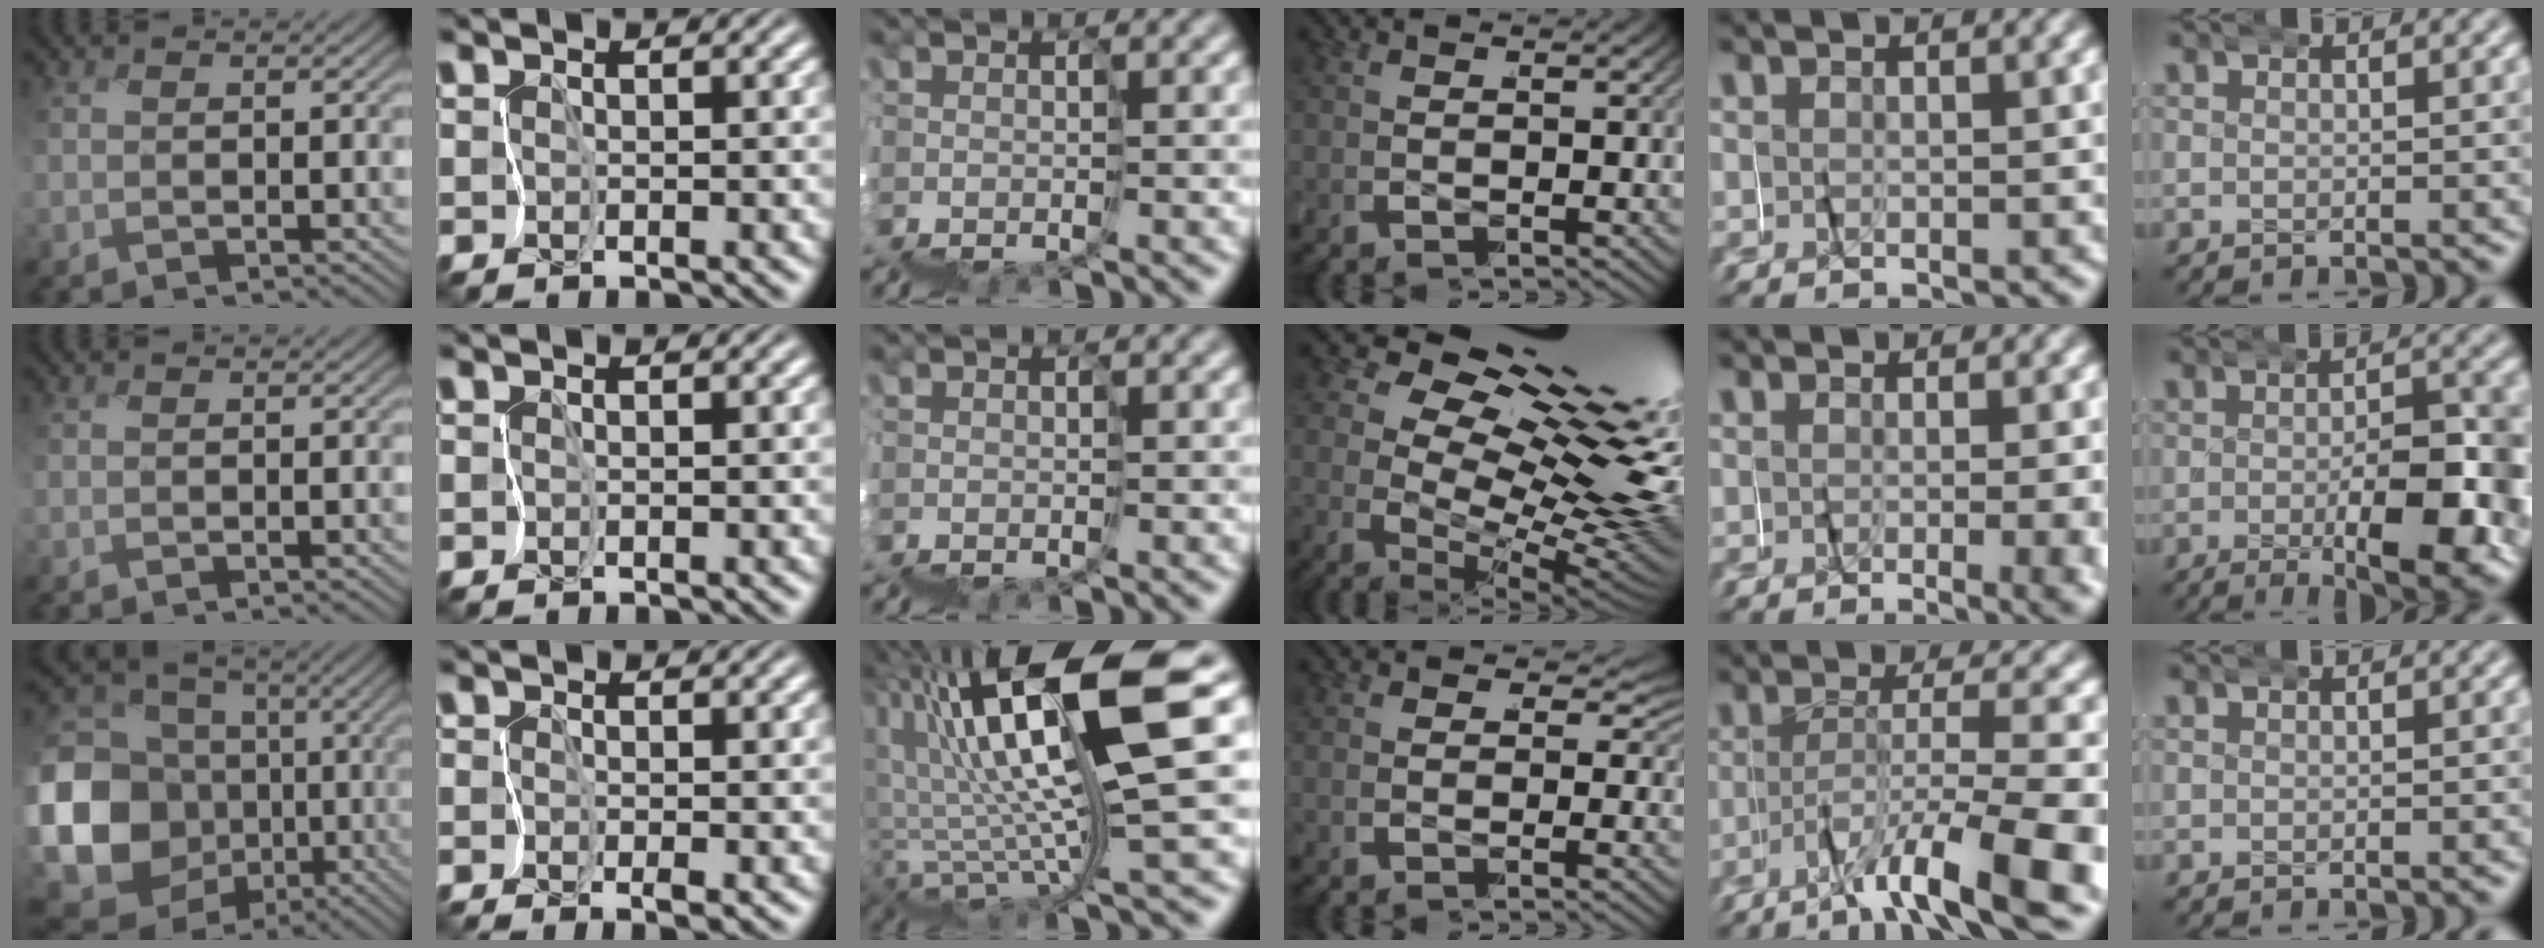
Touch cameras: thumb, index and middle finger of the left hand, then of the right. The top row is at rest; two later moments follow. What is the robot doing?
{"motion": "wrap", "object": "masking tape"}